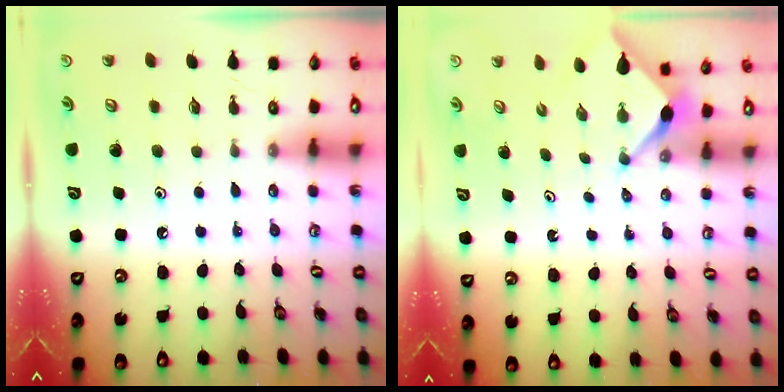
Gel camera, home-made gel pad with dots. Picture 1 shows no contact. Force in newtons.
{"total": 2.6, "press": 2.5, "slide": 0.4}